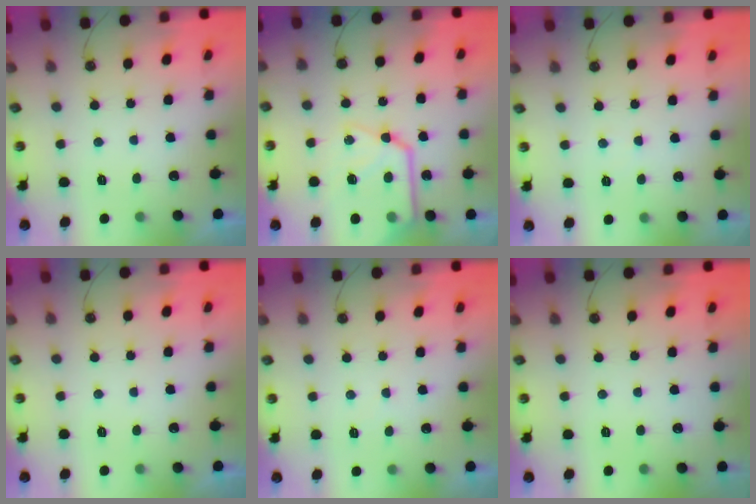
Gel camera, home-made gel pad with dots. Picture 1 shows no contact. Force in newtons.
{"total": 18.1, "press": 18.0, "slide": 1.7}
{"total": 2.4, "press": 2.4, "slide": 0.4}
{"total": 0.0}
{"total": 1.8, "press": 1.8, "slide": 0.4}
{"total": 0.0}